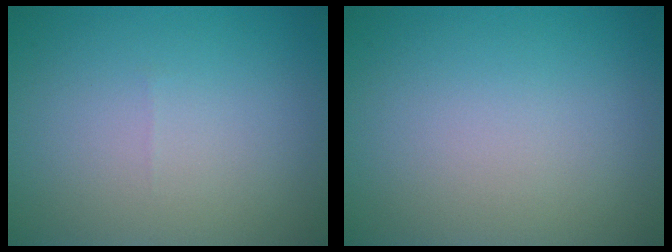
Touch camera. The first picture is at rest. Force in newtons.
{"total": 0.0}